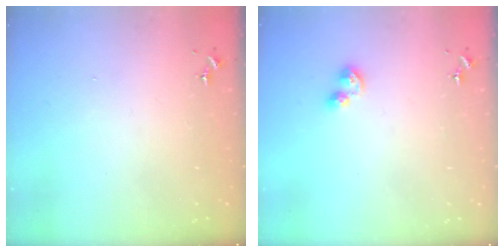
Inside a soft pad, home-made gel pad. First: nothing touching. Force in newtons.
{"total": 6.6, "press": 6.6, "slide": 0.8}